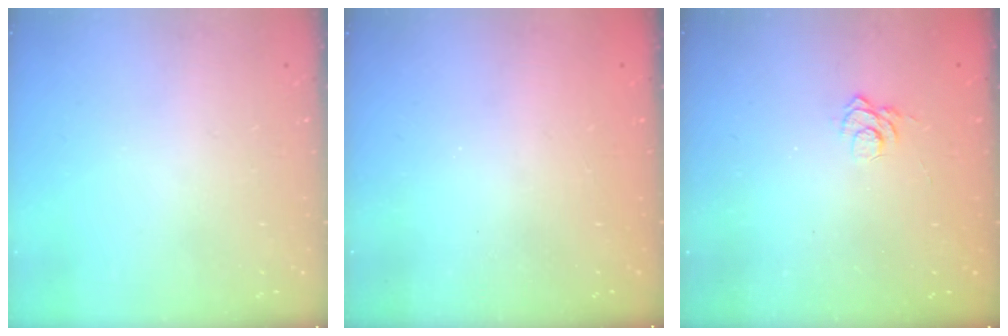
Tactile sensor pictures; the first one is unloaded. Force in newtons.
{"total": 2.3, "press": 2.2, "slide": 0.8}
{"total": 2.8, "press": 2.4, "slide": 1.4}